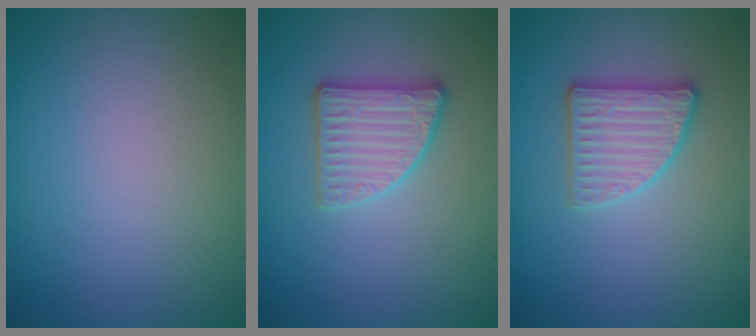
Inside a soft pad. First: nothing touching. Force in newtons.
{"total": 2.9, "press": 2.8, "slide": 0.5}
{"total": 2.9, "press": 2.8, "slide": 0.5}